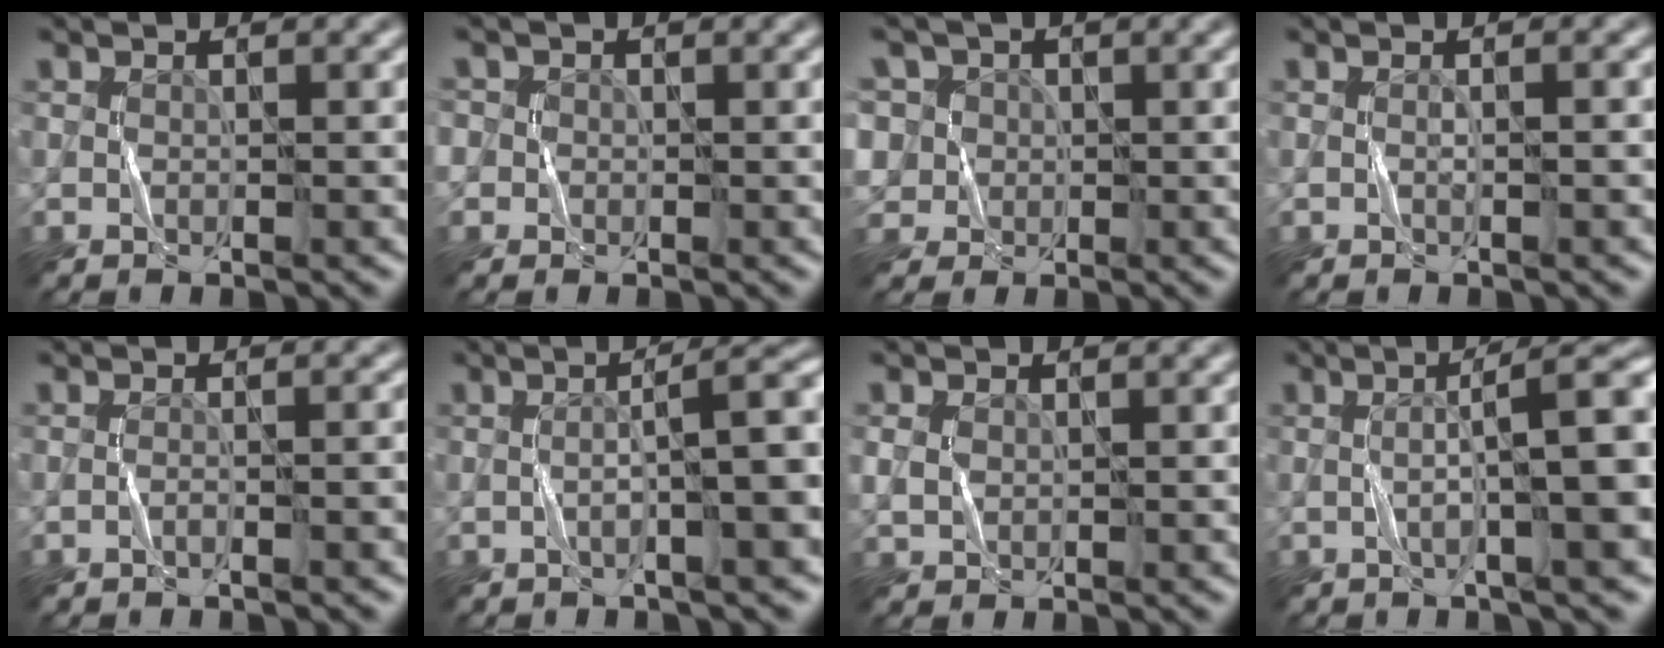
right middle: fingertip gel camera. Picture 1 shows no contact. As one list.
[{"total": 2.3, "force": [0.6, 2.2, 0.6], "torque": [0.002, 0.010, -0.003]}, {"total": 6.9, "force": [2.5, 5.9, 2.7], "torque": [-0.060, 0.029, 0.017]}, {"total": 0.9, "force": [-0.2, -0.1, 0.9], "torque": [-0.015, 0.002, -0.003]}, {"total": 1.7, "force": [-1.2, 0.2, 1.2], "torque": [-0.015, 0.012, -0.024]}, {"total": 6.6, "force": [-0.5, 1.0, 6.5], "torque": [-0.080, 0.019, -0.011]}, {"total": 1.5, "force": [0.3, 1.2, 0.8], "torque": [-0.020, 0.001, 0.009]}, {"total": 8.6, "force": [0.1, 1.5, 8.5], "torque": [-0.099, 0.017, -0.001]}]